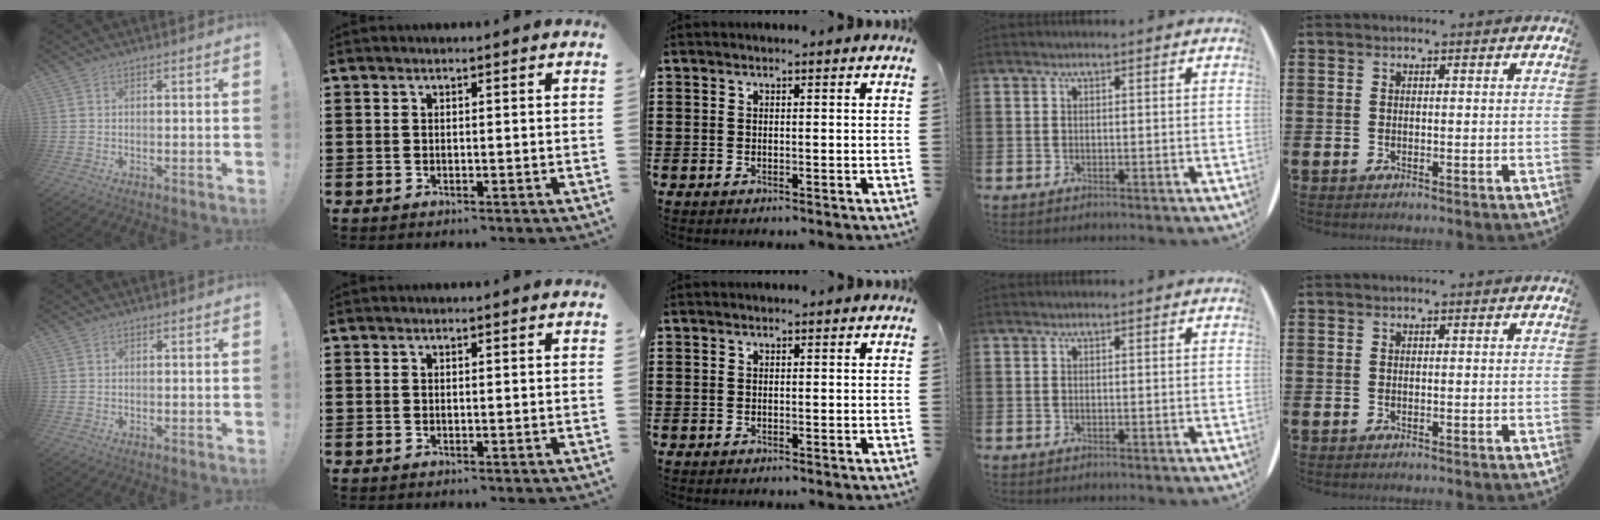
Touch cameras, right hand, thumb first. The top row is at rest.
{}